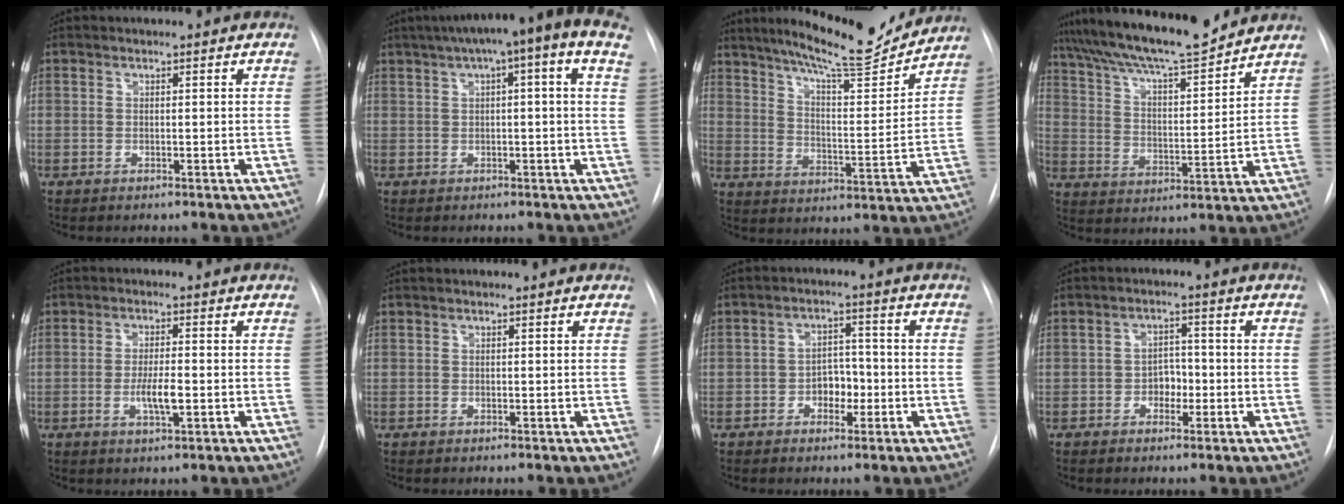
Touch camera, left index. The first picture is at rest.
{"total": 14.7, "force": [8.2, 0.9, 12.1], "torque": [-0.187, 0.060, 0.103]}
{"total": 16.0, "force": [14.5, 1.3, 6.7], "torque": [-0.109, -0.019, 0.212]}
{"total": 16.8, "force": [15.1, 1.2, 7.3], "torque": [-0.127, 0.002, 0.243]}
{"total": 4.2, "force": [-1.1, 0.8, 4.0], "torque": [-0.076, -0.003, -0.017]}
{"total": 0.0}
{"total": 4.3, "force": [-1.5, 2.8, 2.9], "torque": [-0.039, 0.010, -0.025]}
{"total": 3.3, "force": [-1.2, 2.3, 2.1], "torque": [-0.026, 0.009, -0.022]}